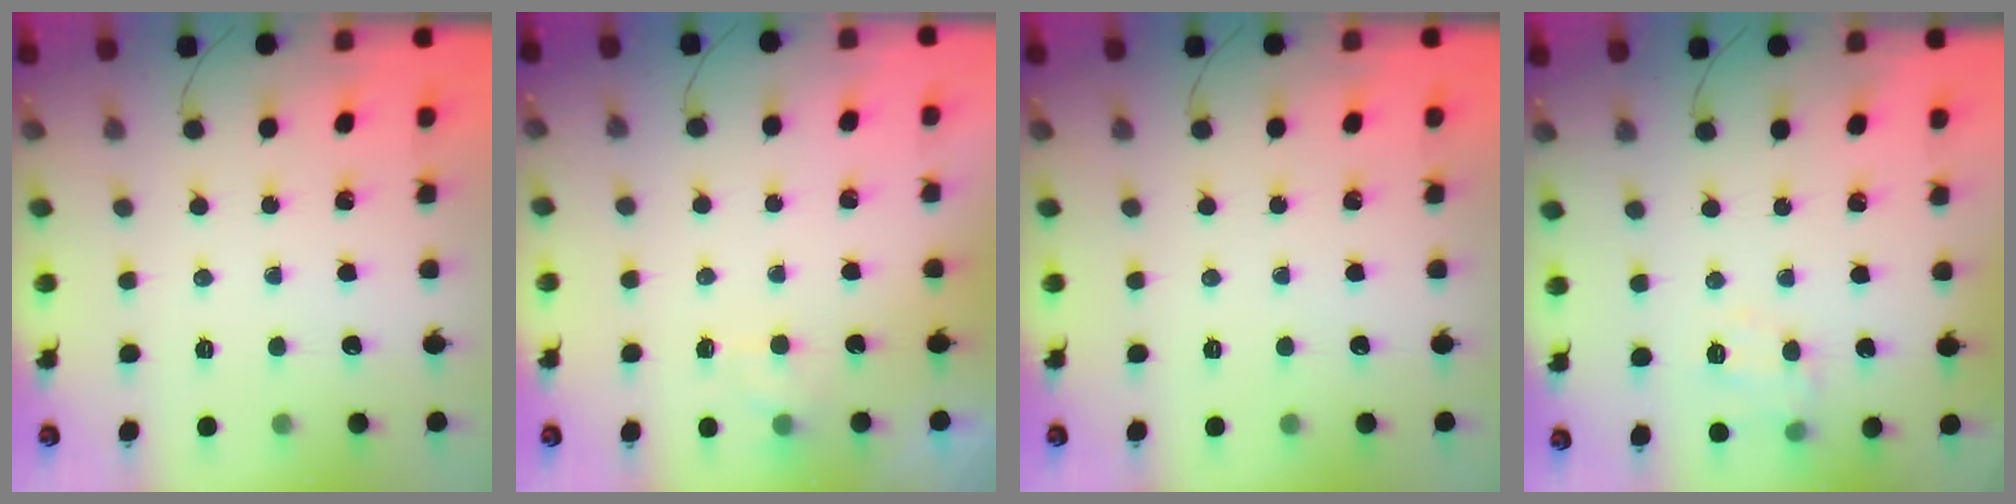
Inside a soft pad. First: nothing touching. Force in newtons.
{"total": 2.0, "press": 1.5, "slide": 1.3}
{"total": 0.0}
{"total": 7.0, "press": 6.9, "slide": 0.7}